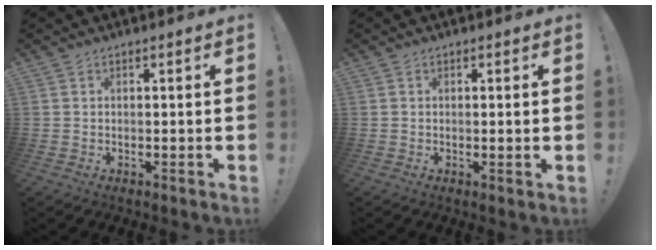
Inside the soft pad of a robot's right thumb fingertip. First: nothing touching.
{"total": 1.0, "force": [0.2, -0.3, 0.9], "torque": [-0.011, -0.004, 0.001]}